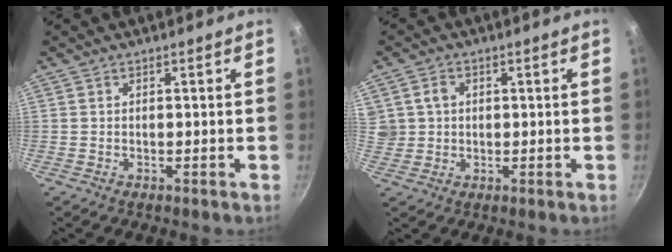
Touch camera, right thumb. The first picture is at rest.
{"total": 5.0, "force": [1.3, 4.3, 2.2], "torque": [-0.022, 0.007, 0.029]}